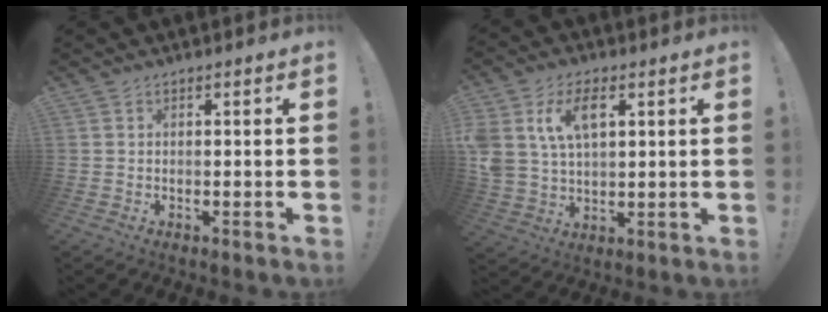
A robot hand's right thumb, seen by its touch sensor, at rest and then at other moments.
{"total": 11.2, "force": [4.7, 7.1, 7.3], "torque": [-0.140, -0.006, 0.086]}